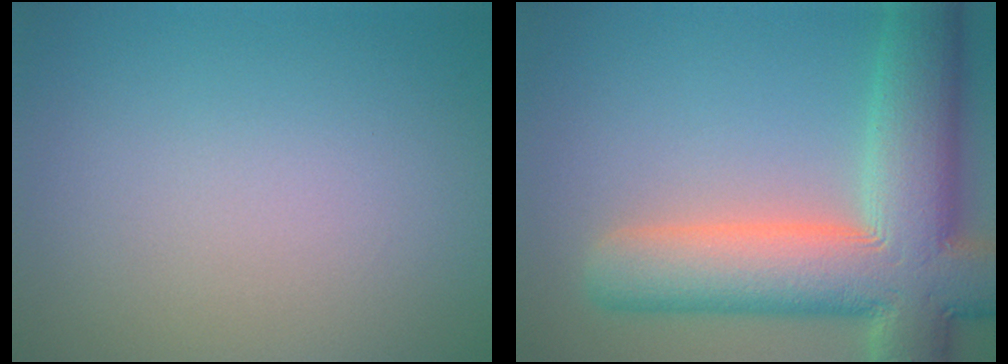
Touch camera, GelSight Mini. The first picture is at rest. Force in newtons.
{"total": 12.6, "press": 12.6, "slide": 1.2}